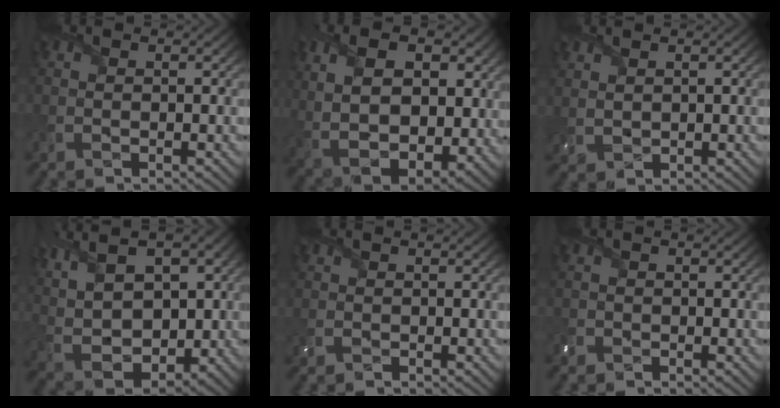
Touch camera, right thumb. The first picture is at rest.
{"total": 15.5, "force": [2.7, 10.0, 11.5], "torque": [-0.223, -0.004, 0.063]}
{"total": 1.8, "force": [1.2, 1.0, 0.9], "torque": [-0.029, 0.001, 0.030]}
{"total": 14.1, "force": [3.4, 8.7, 10.6], "torque": [-0.223, 0.016, 0.073]}
{"total": 1.1, "force": [-0.7, 0.7, 0.4], "torque": [-0.009, -0.002, -0.016]}
{"total": 1.7, "force": [-1.3, 1.1, 0.1], "torque": [-0.004, -0.005, -0.030]}